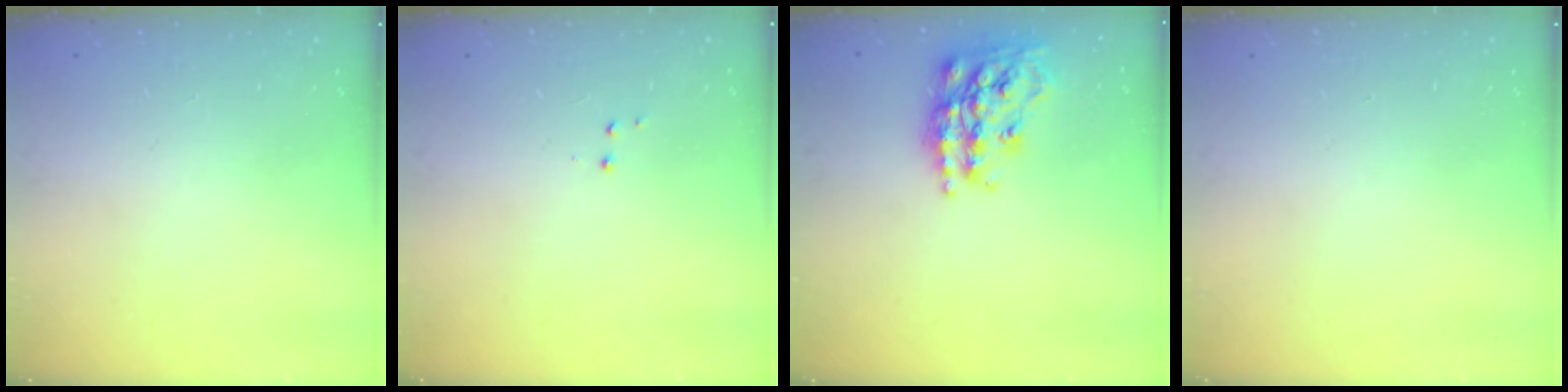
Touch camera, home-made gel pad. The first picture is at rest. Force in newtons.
{"total": 2.8, "press": 2.7, "slide": 0.5}
{"total": 20.4, "press": 20.4, "slide": 1.4}
{"total": 0.0}